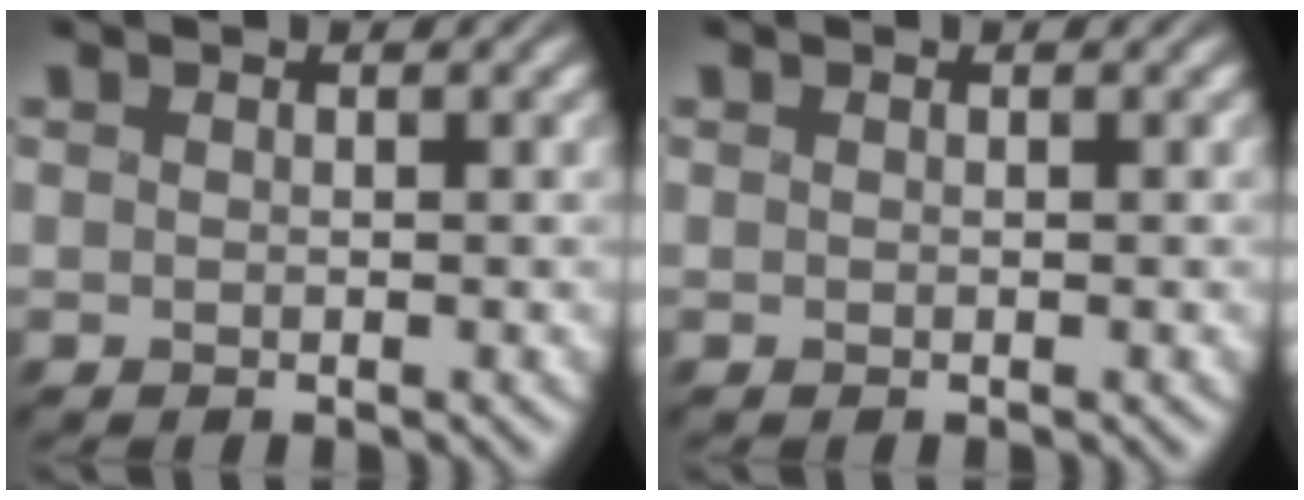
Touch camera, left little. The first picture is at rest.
{"total": 0.0}